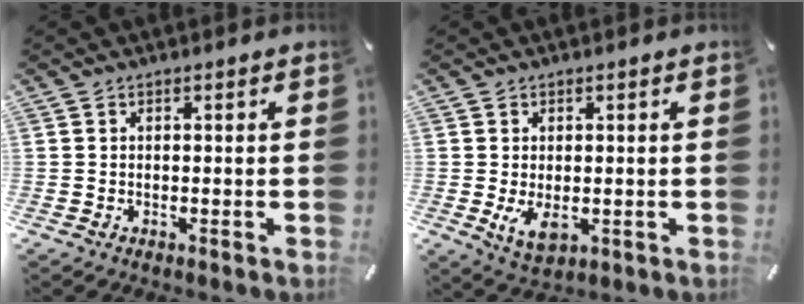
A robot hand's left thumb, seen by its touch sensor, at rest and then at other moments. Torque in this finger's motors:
{"motor_torque": [0.44, 0.51, 0.59, 0.10, 0.05]}